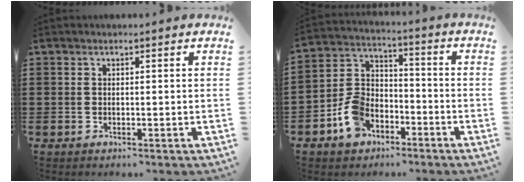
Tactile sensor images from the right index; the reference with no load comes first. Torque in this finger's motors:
{"motor_torque": [1.88, -0.26, 0.69, 0.15]}